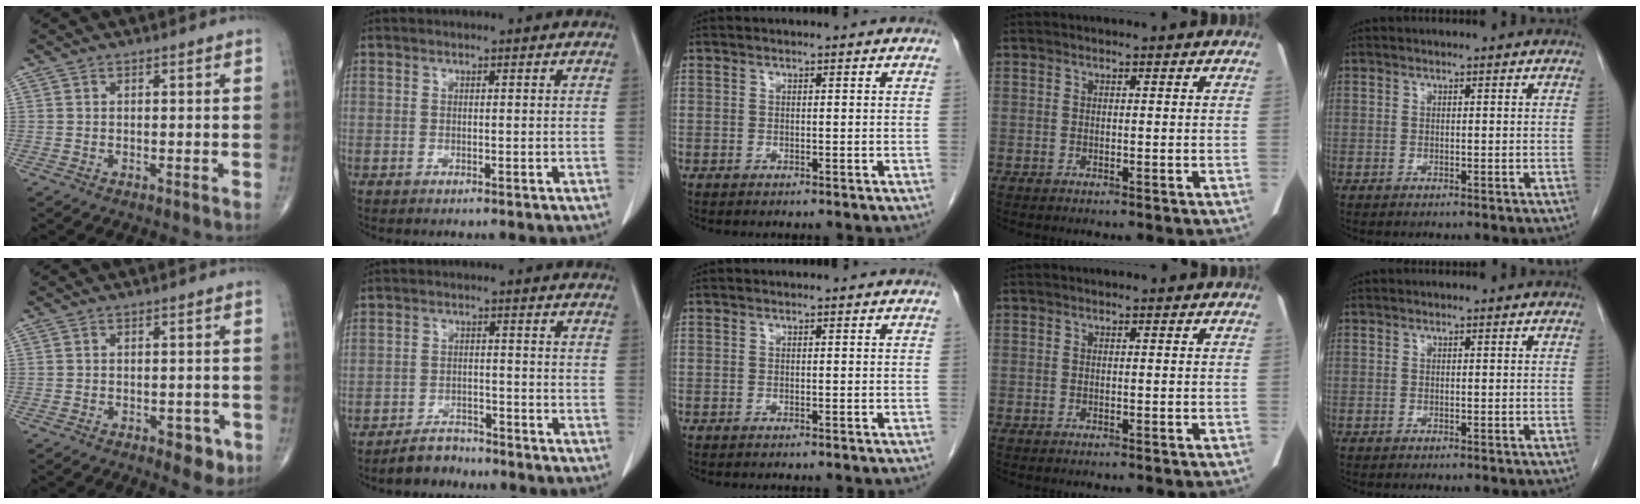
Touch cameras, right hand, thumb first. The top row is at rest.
{"thumb": {"total": 4.3, "force": [-2.0, 2.3, 3.0], "torque": [-0.020, 0.004, -0.024]}, "index": {"total": 3.8, "force": [-3.5, 1.6, 0.3], "torque": [-0.010, 0.002, -0.058]}}